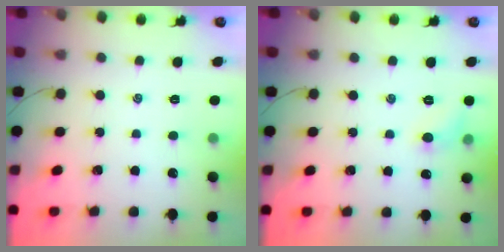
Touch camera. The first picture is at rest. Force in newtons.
{"total": 5.0, "press": 4.8, "slide": 1.6}